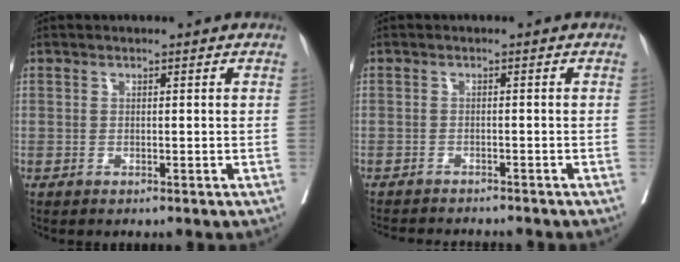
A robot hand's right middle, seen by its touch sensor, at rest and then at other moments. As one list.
[{"total": 8.0, "force": [-7.6, 1.1, 2.3], "torque": [-0.028, -0.008, -0.103]}]